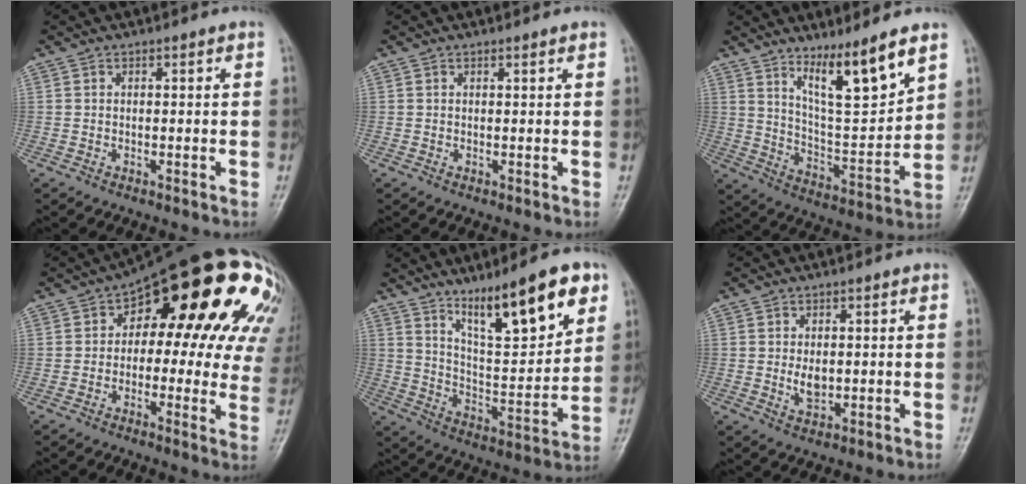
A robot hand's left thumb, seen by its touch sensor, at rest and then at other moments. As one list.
[{"total": 0.5, "force": [0.3, 0.1, 0.4], "torque": [-0.006, 0.000, 0.004]}, {"total": 13.0, "force": [8.6, 2.2, 9.5], "torque": [-0.145, -0.065, 0.161]}, {"total": 25.0, "force": [8.1, 11.6, 20.7], "torque": [-0.216, 0.037, 0.104]}, {"total": 18.2, "force": [10.8, 4.9, 13.8], "torque": [-0.184, -0.052, 0.188]}, {"total": 3.7, "force": [0.0, 2.5, 2.8], "torque": [-0.036, -0.005, 0.003]}]